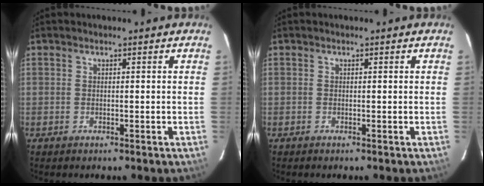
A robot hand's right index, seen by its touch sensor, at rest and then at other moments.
{"total": 0.0}